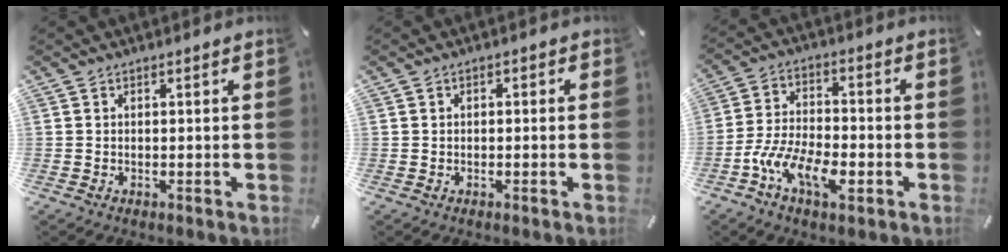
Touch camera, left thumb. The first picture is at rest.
{"total": 1.0, "force": [-0.4, 0.9, 0.4], "torque": [-0.007, 0.004, -0.010]}
{"total": 11.0, "force": [-5.3, 5.7, 7.8], "torque": [-0.162, 0.014, -0.096]}